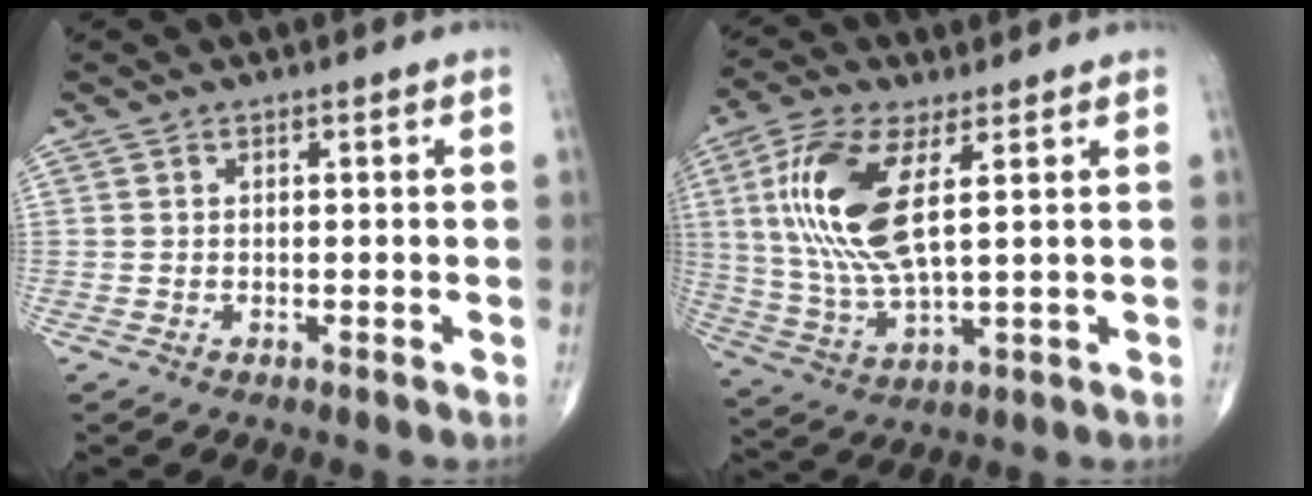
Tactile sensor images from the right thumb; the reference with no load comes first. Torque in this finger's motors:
{"motor_torque": [-0.37, 1.16, 1.48, 0.34, 0.22]}